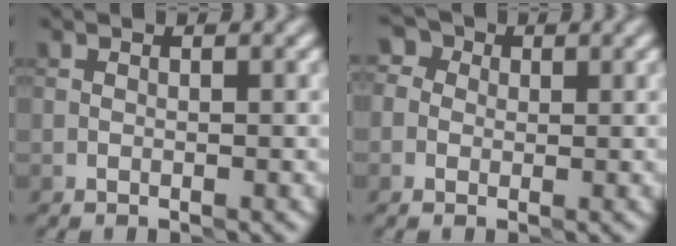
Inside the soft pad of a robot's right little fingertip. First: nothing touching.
{"total": 2.9, "force": [0.9, 2.5, 1.1], "torque": [-0.001, 0.015, -0.011]}